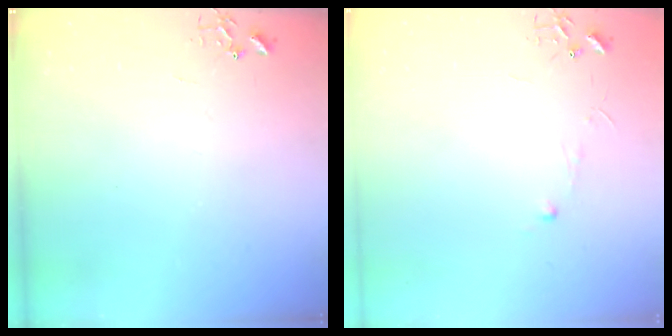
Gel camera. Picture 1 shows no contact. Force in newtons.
{"total": 3.9, "press": 3.8, "slide": 0.4}